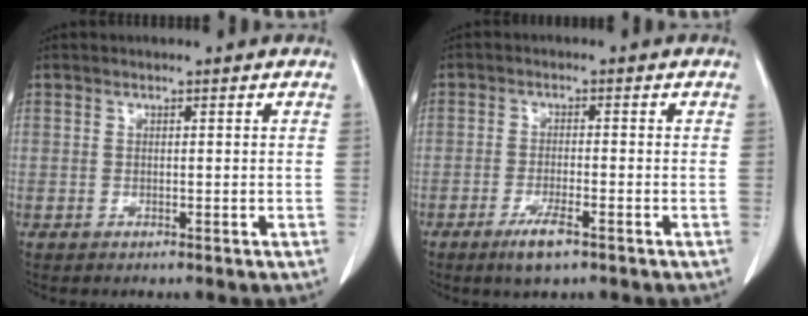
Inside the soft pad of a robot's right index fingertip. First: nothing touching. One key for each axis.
{"total": 4.4, "fx": -2.8, "fy": 0.6, "fz": 3.3, "tx": -0.068, "ty": -0.007, "tz": -0.047}